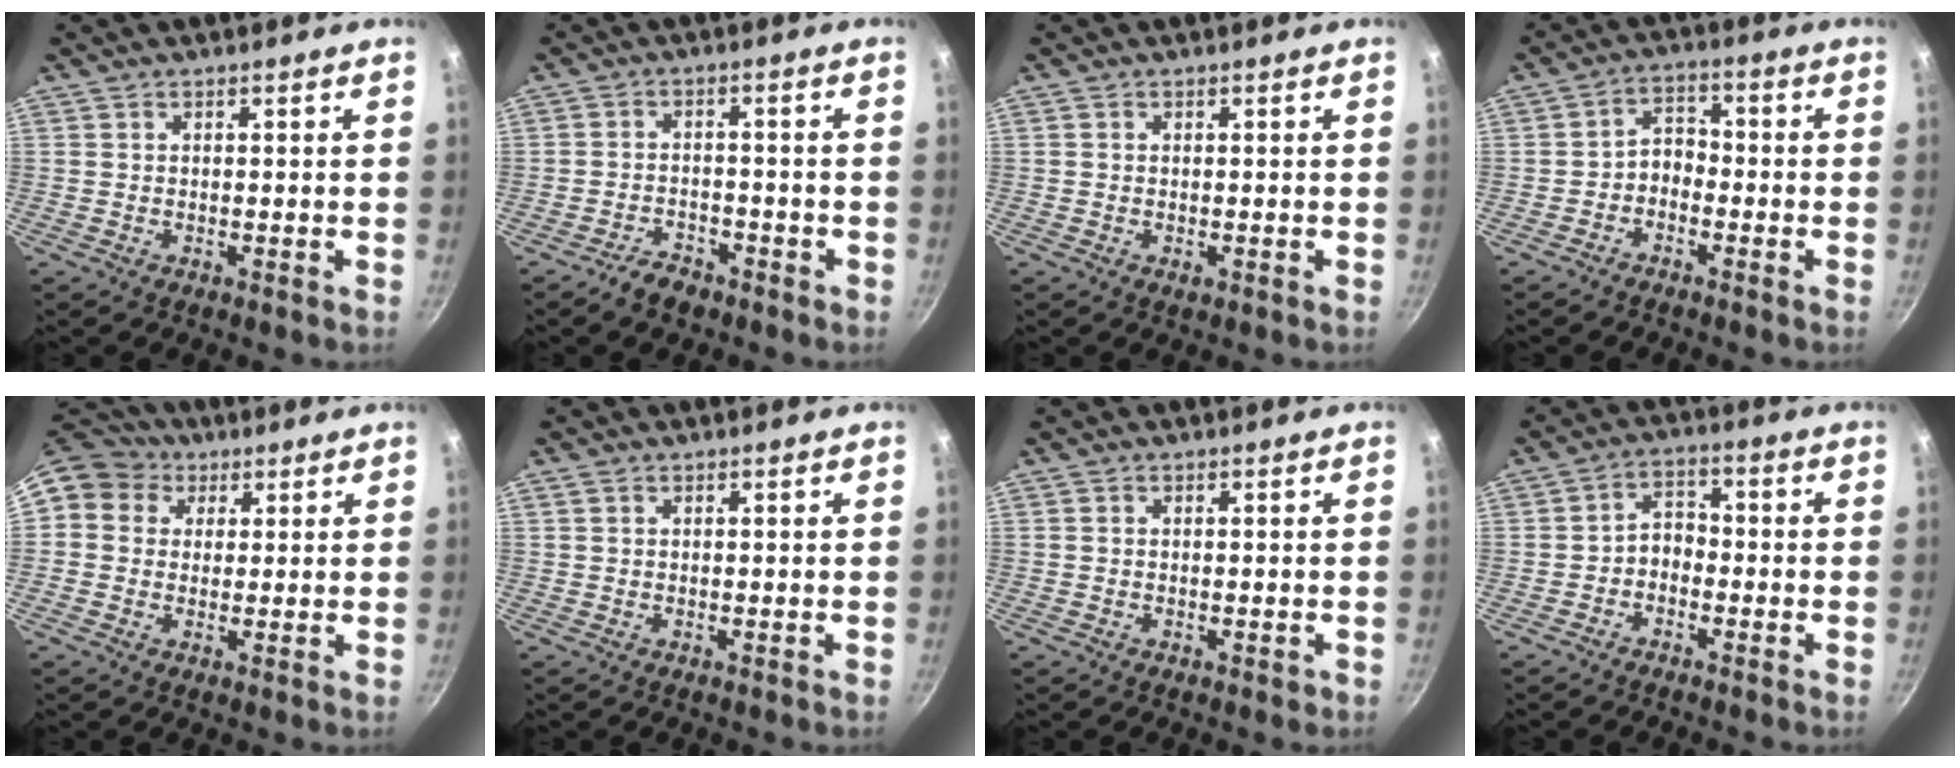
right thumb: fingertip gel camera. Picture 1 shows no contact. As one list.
[{"total": 4.3, "force": [-3.3, 2.3, 1.6], "torque": [-0.021, 0.033, -0.052]}, {"total": 0.9, "force": [-0.1, 0.7, 0.6], "torque": [-0.008, 0.001, -0.003]}, {"total": 3.9, "force": [-1.8, 2.8, 2.1], "torque": [-0.019, 0.033, -0.038]}, {"total": 8.9, "force": [3.2, 7.7, 2.9], "torque": [-0.029, 0.009, 0.035]}, {"total": 0.8, "force": [0.4, 0.6, 0.4], "torque": [-0.008, 0.002, 0.006]}, {"total": 0.9, "force": [-0.1, 0.6, 0.6], "torque": [-0.005, 0.003, -0.002]}, {"total": 3.9, "force": [-1.5, 2.8, 2.2], "torque": [-0.019, 0.028, -0.034]}]